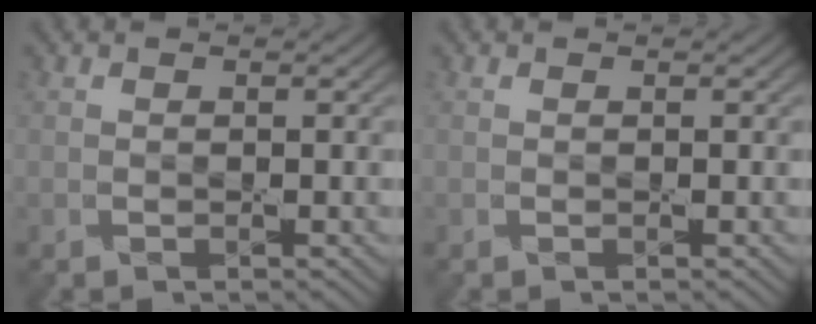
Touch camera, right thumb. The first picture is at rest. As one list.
[{"total": 0.0}]